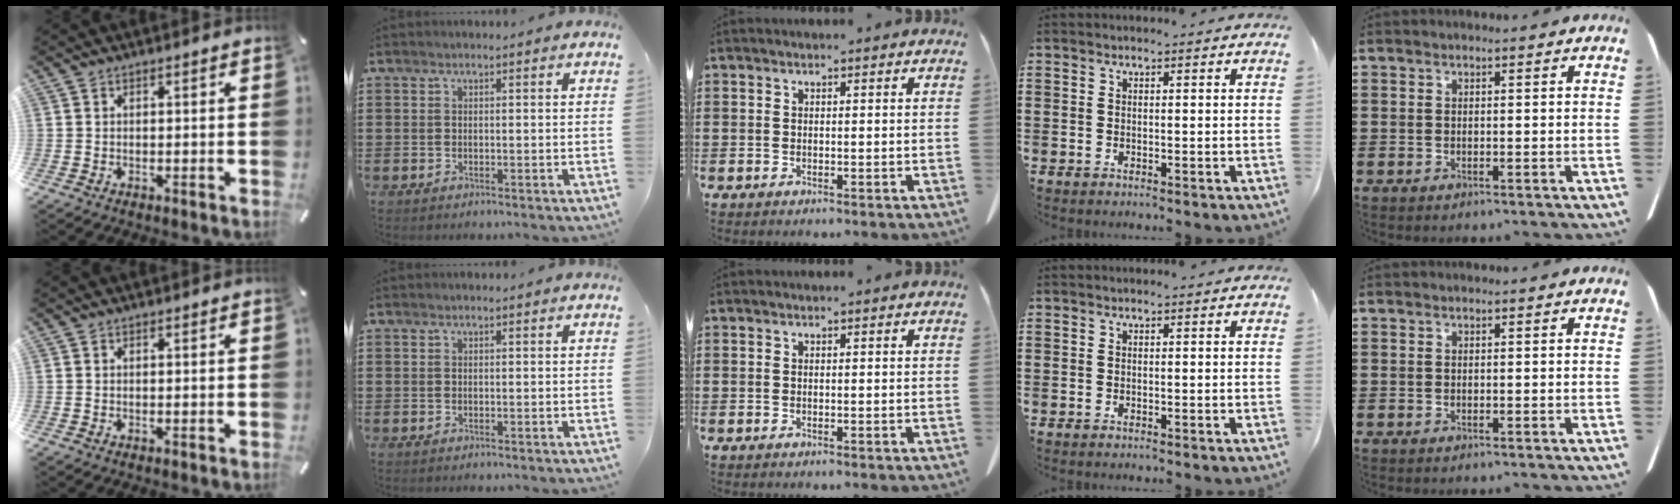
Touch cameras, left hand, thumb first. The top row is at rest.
{}